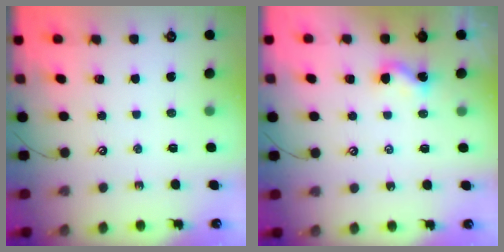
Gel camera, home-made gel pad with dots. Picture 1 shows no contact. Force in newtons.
{"total": 2.7, "press": 2.7, "slide": 0.3}